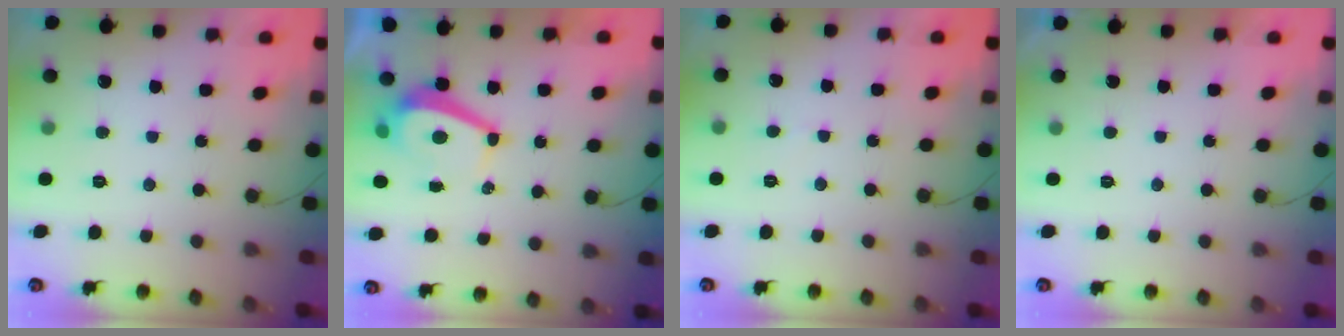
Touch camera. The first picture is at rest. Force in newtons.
{"total": 5.4, "press": 5.4, "slide": 0.4}
{"total": 2.8, "press": 2.8, "slide": 0.3}
{"total": 2.0, "press": 2.0, "slide": 0.6}